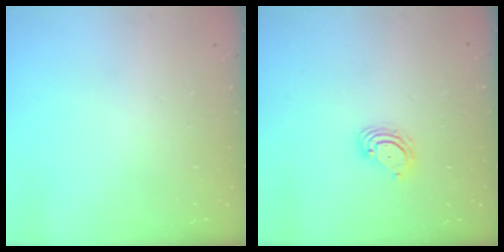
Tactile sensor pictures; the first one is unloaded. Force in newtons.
{"total": 5.0, "press": 4.9, "slide": 0.4}